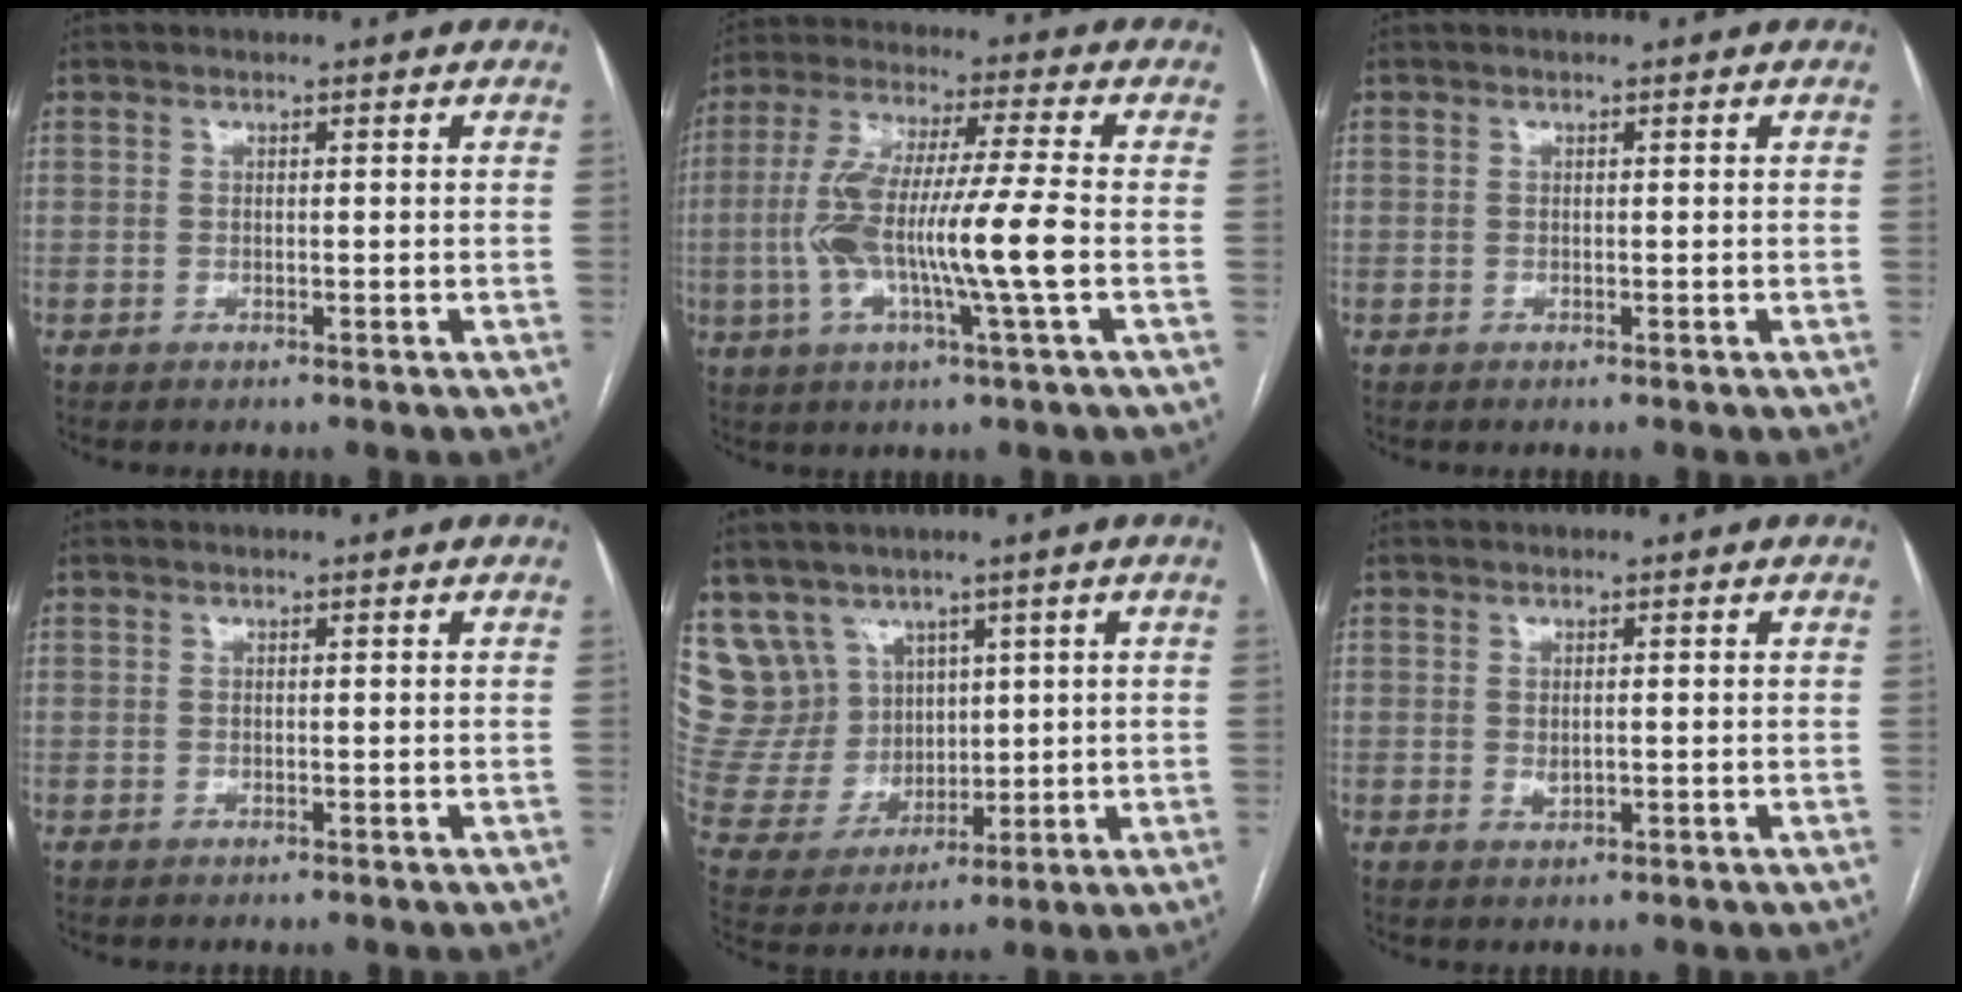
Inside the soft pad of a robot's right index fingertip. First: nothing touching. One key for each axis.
{"total": 13.9, "fx": -2.3, "fy": 0.2, "fz": 13.7, "tx": -0.273, "ty": 0.005, "tz": -0.049}
{"total": 0.0}
{"total": 0.0}
{"total": 10.9, "fx": 6.8, "fy": 8.4, "fz": 1.2, "tx": -0.044, "ty": 0.047, "tz": 0.156}
{"total": 1.4, "fx": 0.1, "fy": 0.7, "fz": 1.2, "tx": -0.023, "ty": -0.004, "tz": 0.006}